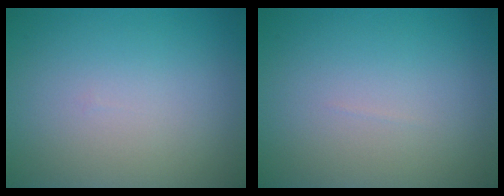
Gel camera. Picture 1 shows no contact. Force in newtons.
{"total": 0.0}